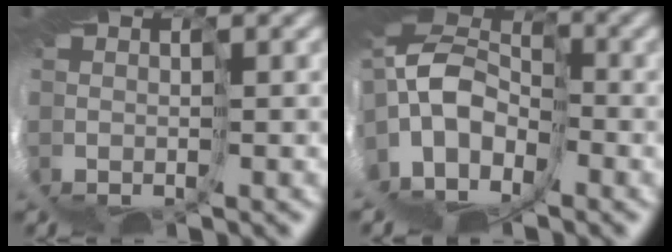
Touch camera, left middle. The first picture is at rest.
{"total": 7.9, "force": [1.8, 4.6, 6.2], "torque": [-0.126, 0.012, 0.032]}